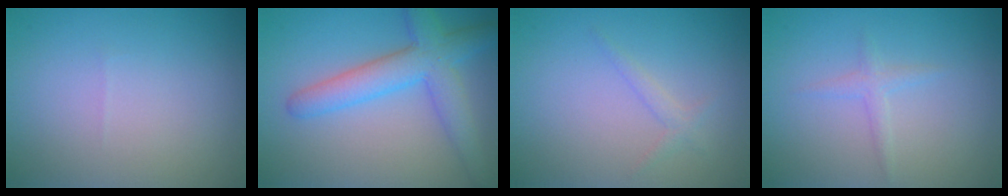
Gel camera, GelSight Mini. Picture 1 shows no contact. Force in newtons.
{"total": 5.2, "press": 5.2, "slide": 0.1}
{"total": 1.1, "press": 1.1, "slide": 0.1}
{"total": 1.2, "press": 1.2, "slide": 0.0}